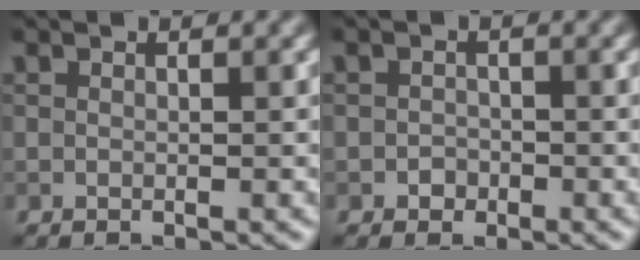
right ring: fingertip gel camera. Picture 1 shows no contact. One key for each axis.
{"total": 1.1, "fx": -0.5, "fy": 0.9, "fz": 0.2, "tx": 0.003, "ty": -0.001, "tz": -0.010}